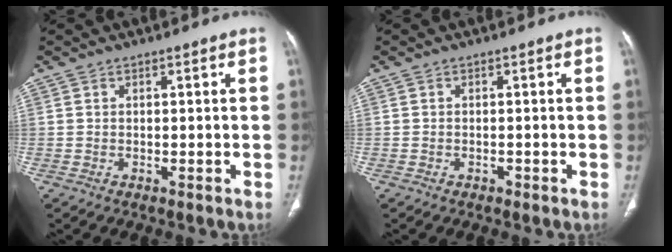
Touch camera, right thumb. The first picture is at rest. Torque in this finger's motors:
{"motor_torque": [0.29, -0.53, 0.14, -0.36, 0.04]}